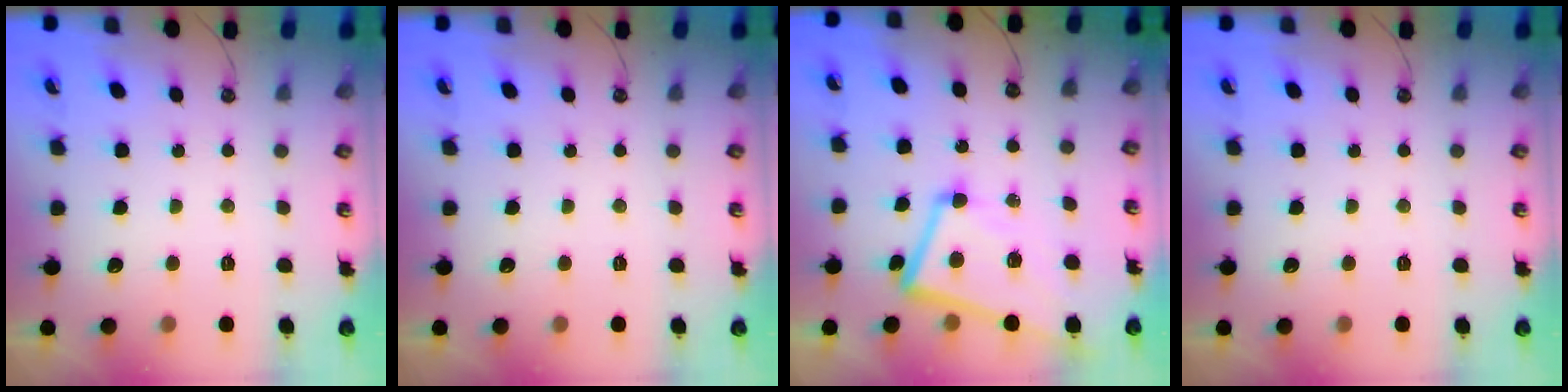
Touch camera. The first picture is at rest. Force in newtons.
{"total": 0.0}
{"total": 6.5, "press": 6.2, "slide": 2.0}
{"total": 0.0}